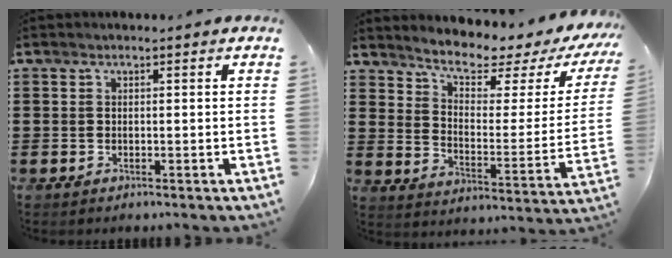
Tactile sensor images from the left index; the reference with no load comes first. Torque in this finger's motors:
{"motor_torque": [1.98, -0.15, 0.92, 0.14]}